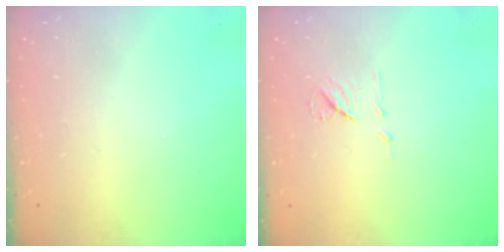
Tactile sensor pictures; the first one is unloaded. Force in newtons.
{"total": 6.8, "press": 6.7, "slide": 0.6}